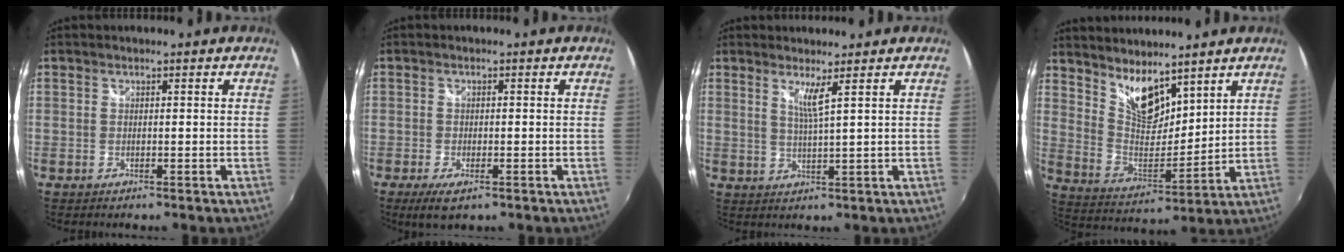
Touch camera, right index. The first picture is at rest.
{"total": 4.5, "force": [-2.7, 1.7, 3.2], "torque": [-0.074, -0.016, -0.046]}
{"total": 3.1, "force": [1.8, -0.7, 2.3], "torque": [-0.047, -0.013, 0.029]}
{"total": 10.2, "force": [7.8, 3.8, 5.4], "torque": [-0.093, -0.007, 0.153]}